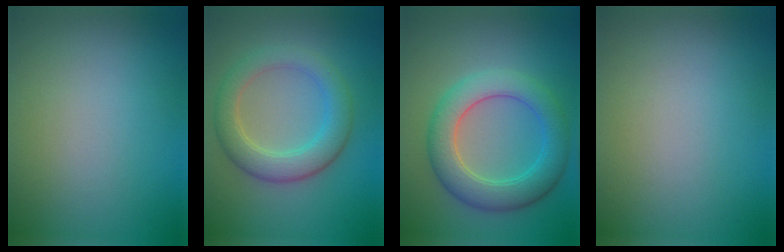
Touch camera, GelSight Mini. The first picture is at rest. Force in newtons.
{"total": 4.6, "press": 4.6, "slide": 0.3}
{"total": 5.8, "press": 5.8, "slide": 0.3}
{"total": 0.0}